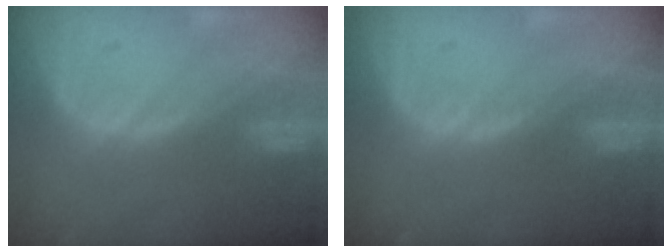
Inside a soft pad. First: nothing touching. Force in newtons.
{"total": 0.5, "press": 0.5, "slide": 0.1}